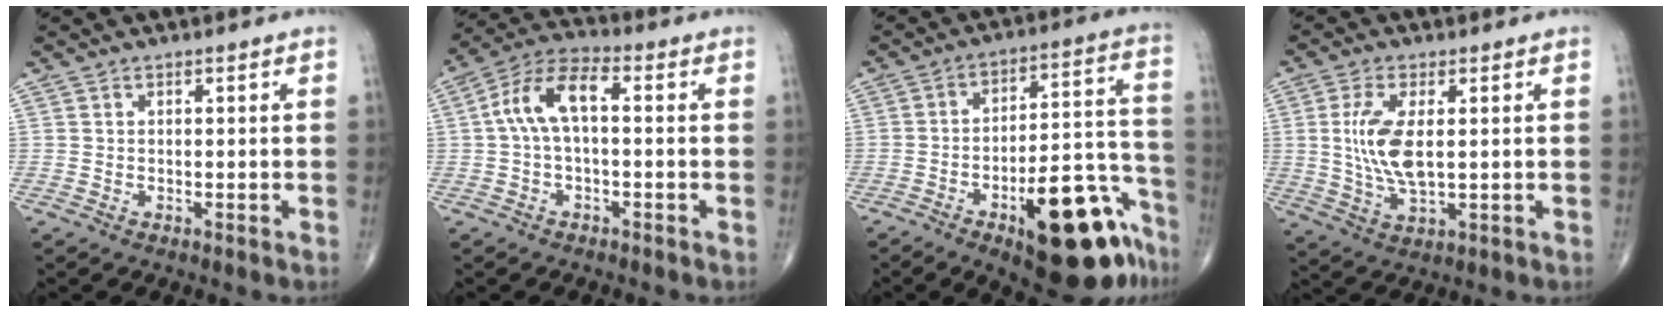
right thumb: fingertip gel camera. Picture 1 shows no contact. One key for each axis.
{"total": 9.0, "fx": 0.4, "fy": 4.2, "fz": 7.9, "tx": -0.160, "ty": 0.037, "tz": -0.001}
{"total": 22.8, "fx": -12.3, "fy": 8.3, "fz": 17.3, "tx": -0.162, "ty": 0.090, "tz": -0.166}
{"total": 9.4, "fx": 1.0, "fy": 3.9, "fz": 8.5, "tx": -0.182, "ty": -0.011, "tz": 0.024}